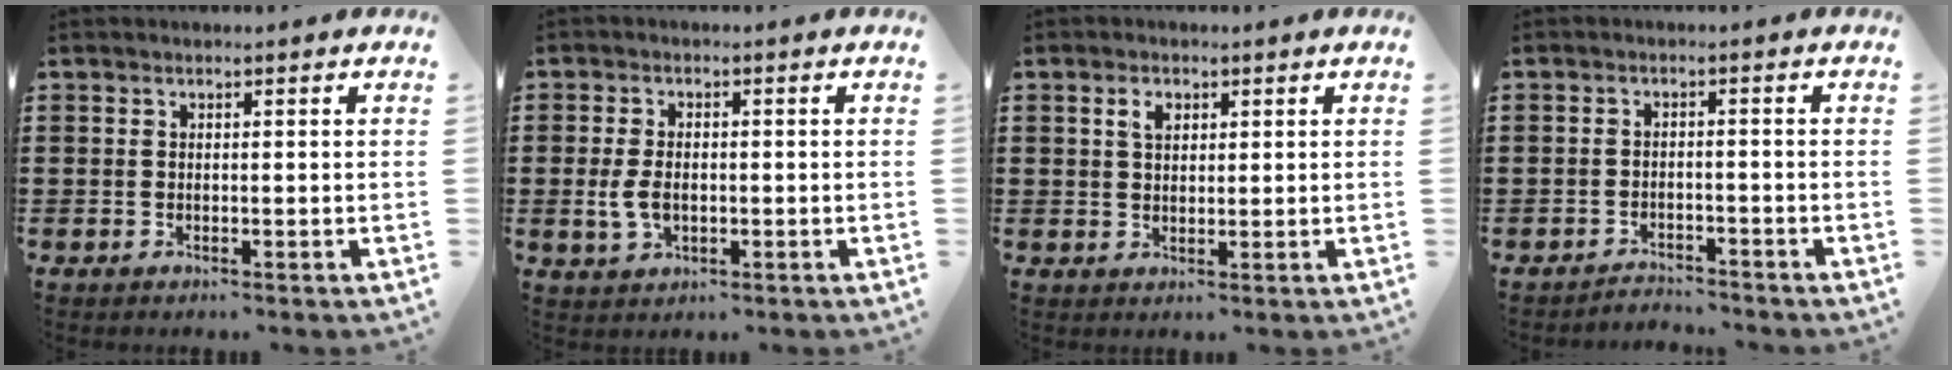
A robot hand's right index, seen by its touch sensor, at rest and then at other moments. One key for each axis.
{"total": 3.8, "fx": -0.5, "fy": 2.3, "fz": 2.9, "tx": -0.077, "ty": -0.002, "tz": -0.015}
{"total": 2.3, "fx": 1.1, "fy": 1.5, "fz": 1.4, "tx": -0.033, "ty": 0.007, "tz": 0.019}
{"total": 2.4, "fx": -2.4, "fy": 0.1, "fz": -0.3, "tx": -0.004, "ty": 0.002, "tz": -0.054}